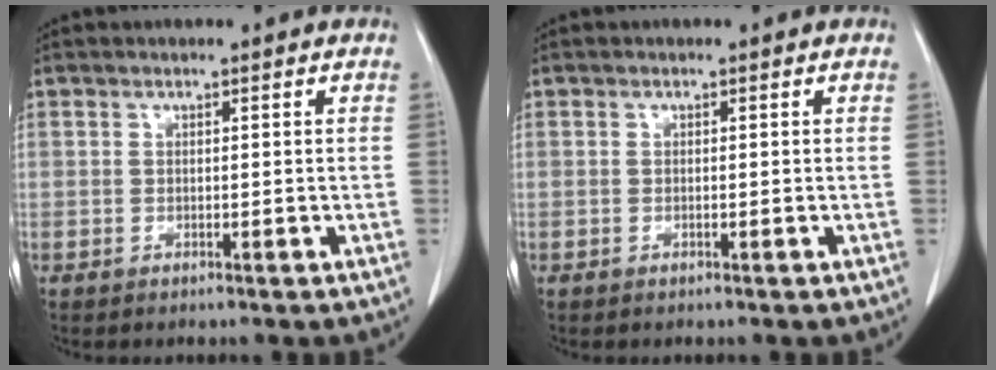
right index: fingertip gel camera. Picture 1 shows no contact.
{"total": 0.0}